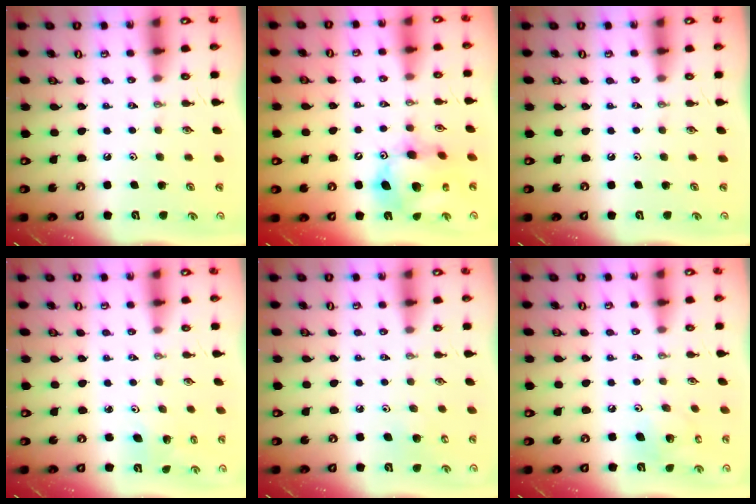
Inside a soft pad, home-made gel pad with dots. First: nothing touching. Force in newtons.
{"total": 14.5, "press": 14.5, "slide": 1.2}
{"total": 0.0}
{"total": 3.0, "press": 2.2, "slide": 2.0}
{"total": 5.3, "press": 5.2, "slide": 0.7}
{"total": 9.6, "press": 9.4, "slide": 1.9}